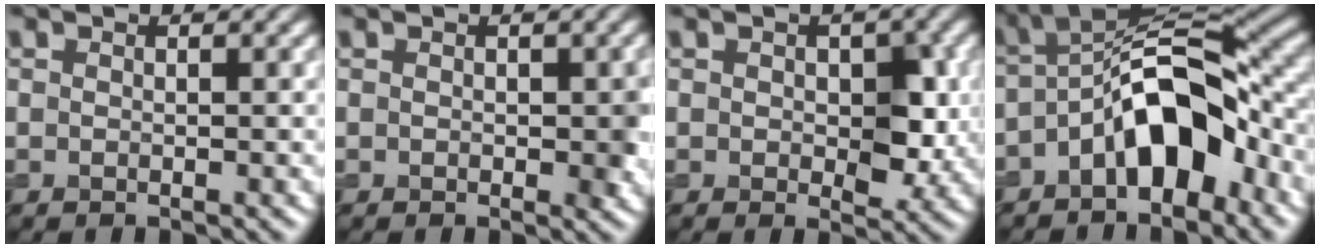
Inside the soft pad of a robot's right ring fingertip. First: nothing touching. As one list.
[{"total": 1.9, "force": [0.0, 0.9, 1.7], "torque": [-0.017, -0.002, 0.001]}, {"total": 4.1, "force": [0.1, 2.3, 3.4], "torque": [-0.051, -0.005, 0.007]}, {"total": 9.0, "force": [-3.1, 4.0, 7.5], "torque": [-0.118, 0.023, -0.064]}]